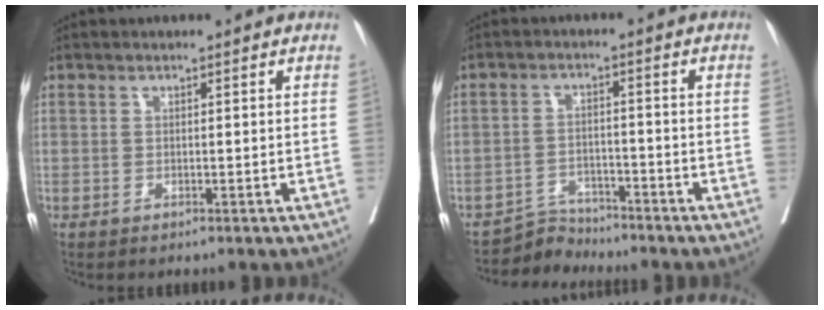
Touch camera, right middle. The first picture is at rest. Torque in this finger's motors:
{"motor_torque": [0.02, 0.08, -0.03, -0.01]}